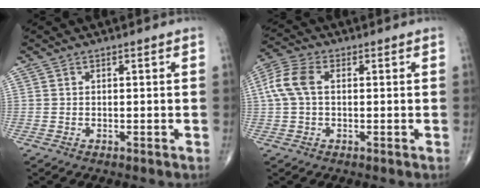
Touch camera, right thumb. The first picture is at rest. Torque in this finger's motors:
{"motor_torque": [-0.10, 0.15, 0.13, -0.12, 0.06]}